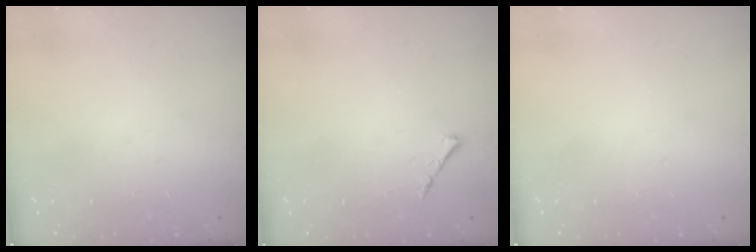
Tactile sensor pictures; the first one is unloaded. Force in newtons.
{"total": 3.7, "press": 3.6, "slide": 0.5}
{"total": 0.0}